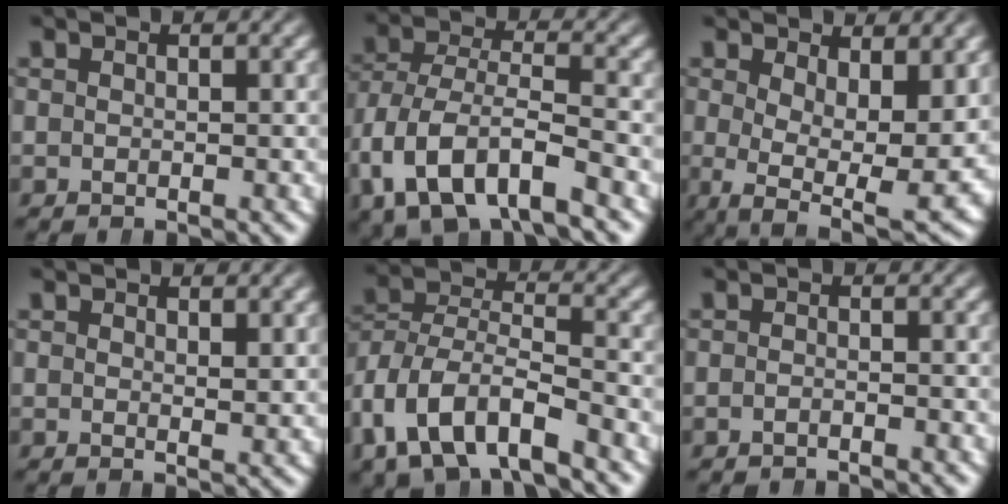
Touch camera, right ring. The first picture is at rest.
{"total": 7.3, "force": [-1.6, 4.9, 5.2], "torque": [-0.120, -0.030, -0.012]}
{"total": 7.6, "force": [-1.3, 4.1, 6.3], "torque": [-0.105, -0.045, -0.007]}
{"total": 0.9, "force": [0.8, 0.0, 0.5], "torque": [-0.002, -0.004, 0.013]}
{"total": 7.9, "force": [-1.6, 6.1, 4.8], "torque": [-0.106, -0.016, -0.030]}
{"total": 0.8, "force": [-0.8, -0.1, 0.1], "torque": [0.005, 0.006, -0.020]}